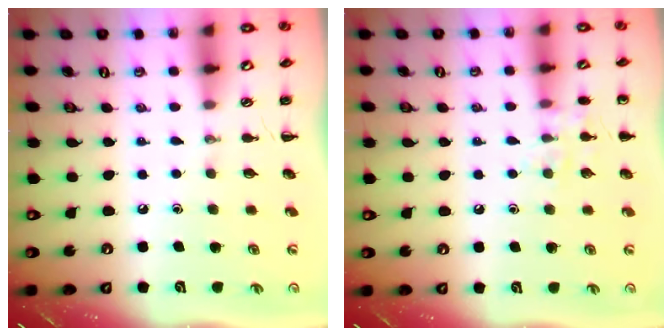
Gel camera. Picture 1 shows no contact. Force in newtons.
{"total": 7.4, "press": 7.3, "slide": 1.1}